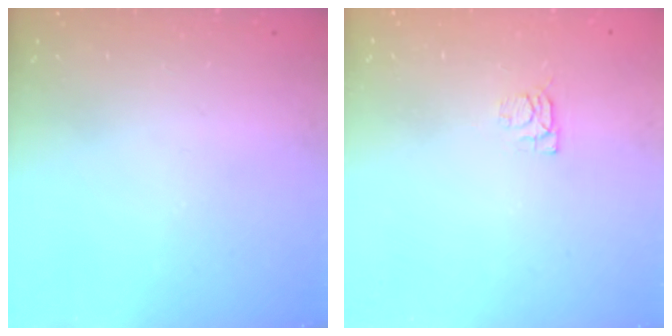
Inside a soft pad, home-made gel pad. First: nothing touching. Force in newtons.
{"total": 4.9, "press": 4.8, "slide": 0.6}